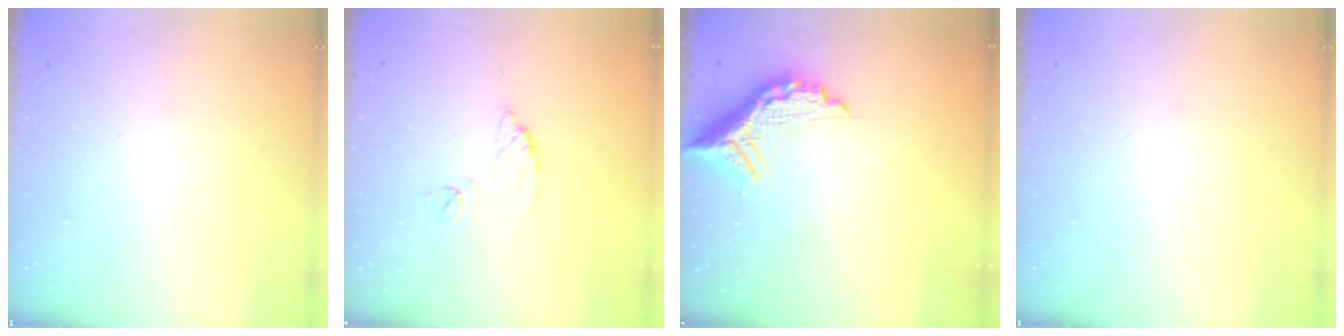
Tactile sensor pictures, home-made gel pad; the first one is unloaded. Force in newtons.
{"total": 7.8, "press": 7.8, "slide": 0.3}
{"total": 11.6, "press": 11.5, "slide": 1.0}
{"total": 0.0}